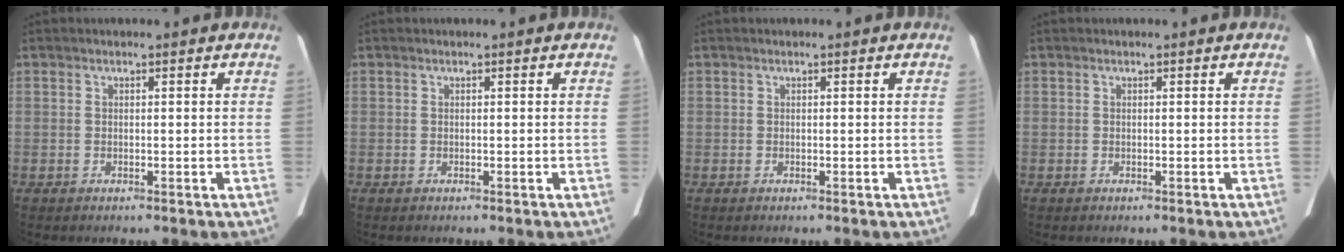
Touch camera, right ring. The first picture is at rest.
{"total": 0.0}
{"total": 0.0}
{"total": 0.0}